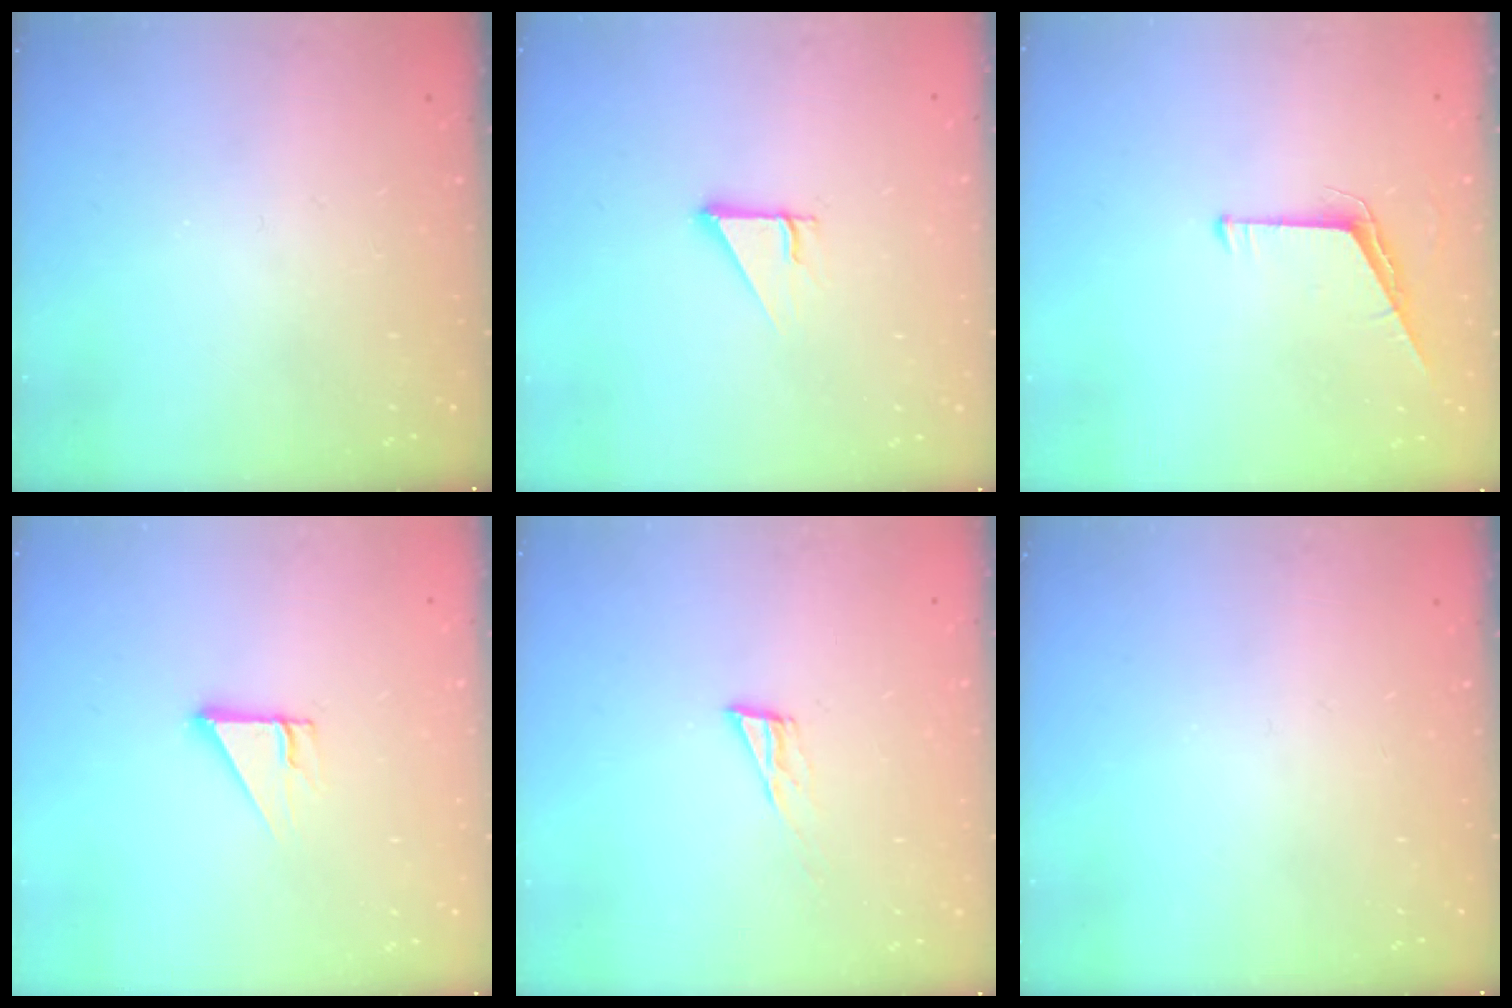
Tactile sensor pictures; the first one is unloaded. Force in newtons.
{"total": 2.5, "press": 2.5, "slide": 0.2}
{"total": 5.6, "press": 5.6, "slide": 0.5}
{"total": 3.1, "press": 3.1, "slide": 0.1}
{"total": 5.9, "press": 5.8, "slide": 0.7}
{"total": 0.0}